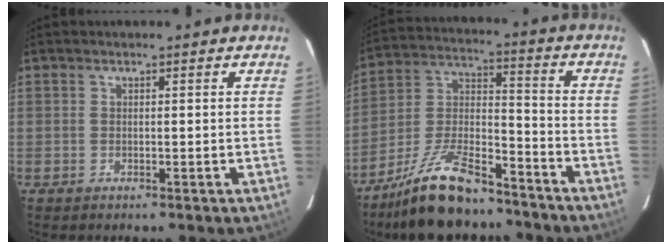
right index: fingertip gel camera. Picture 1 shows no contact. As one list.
[{"total": 16.8, "force": [-12.9, 5.5, 9.2], "torque": [-0.192, 0.007, -0.229]}]